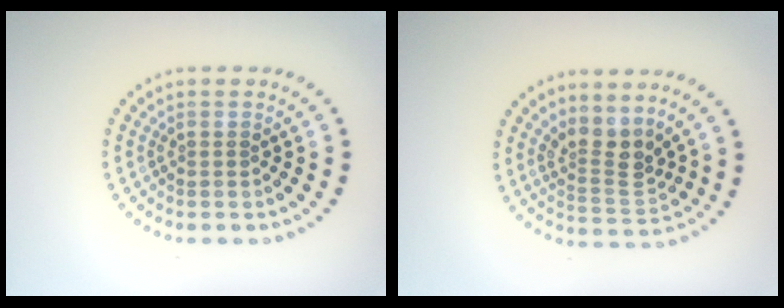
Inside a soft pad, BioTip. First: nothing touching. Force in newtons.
{"total": 3.3, "press": 2.7, "slide": 1.9}